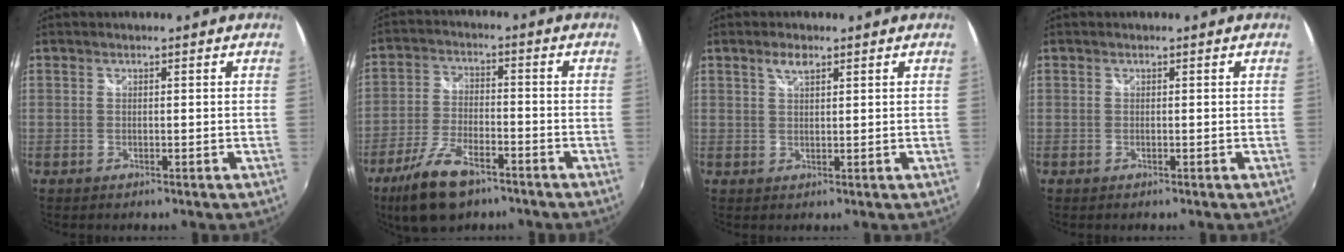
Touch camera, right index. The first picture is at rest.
{"total": 11.7, "force": [-7.8, 4.9, 7.2], "torque": [-0.168, -0.016, -0.145]}
{"total": 2.5, "force": [1.5, 1.0, 1.7], "torque": [-0.029, 0.005, 0.027]}
{"total": 0.0}